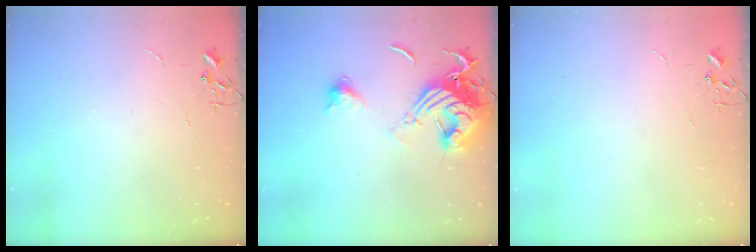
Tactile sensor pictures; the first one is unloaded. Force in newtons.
{"total": 15.6, "press": 15.4, "slide": 1.9}
{"total": 0.0}